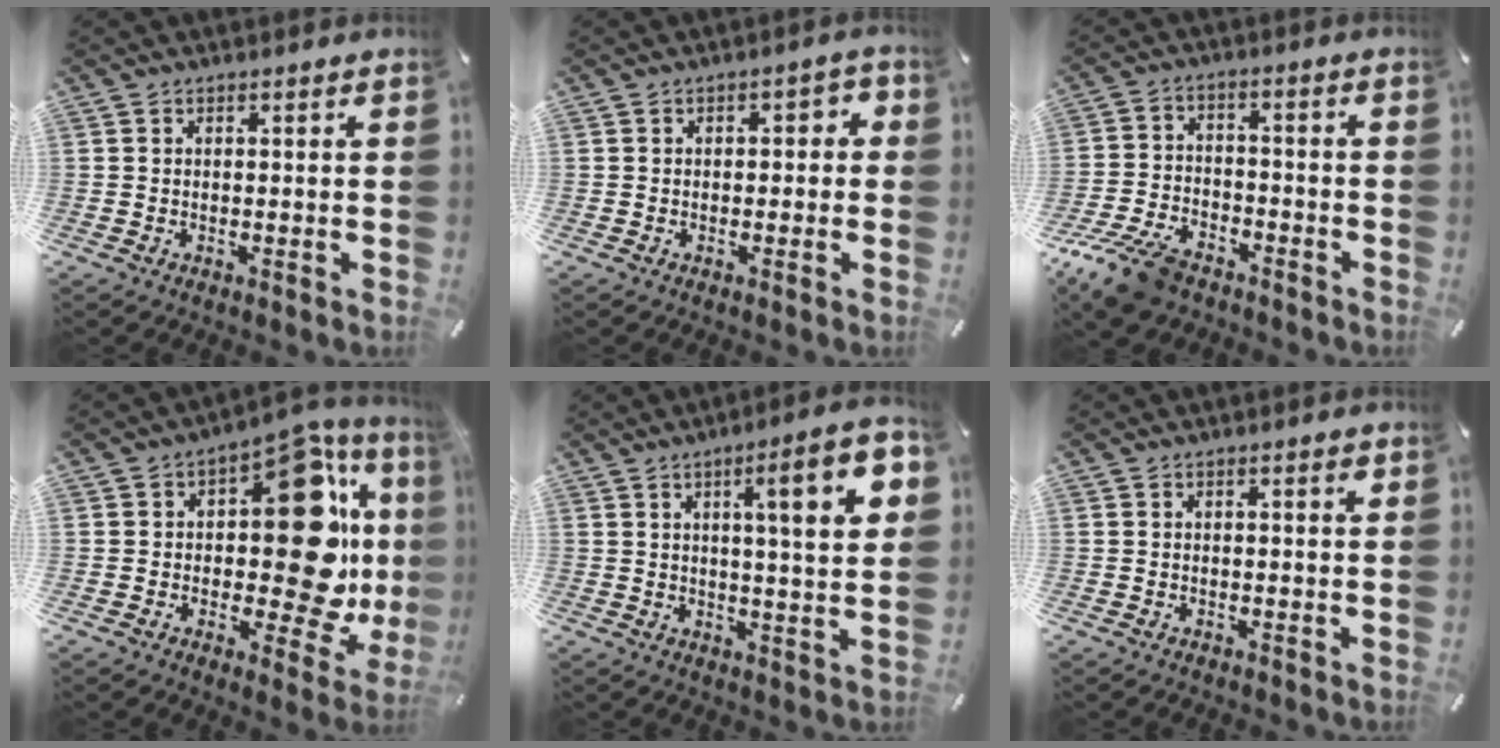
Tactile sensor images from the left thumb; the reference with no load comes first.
{"total": 2.1, "force": [-0.8, 1.4, 1.4], "torque": [-0.025, 0.012, -0.017]}
{"total": 10.8, "force": [-7.9, 5.2, 5.3], "torque": [-0.105, 0.040, -0.148]}
{"total": 23.2, "force": [2.4, 11.7, 19.9], "torque": [-0.276, -0.027, 0.036]}
{"total": 14.4, "force": [5.2, 2.8, 13.1], "torque": [-0.193, -0.013, 0.071]}
{"total": 1.0, "force": [0.5, 0.2, 0.9], "torque": [-0.018, 0.004, 0.007]}